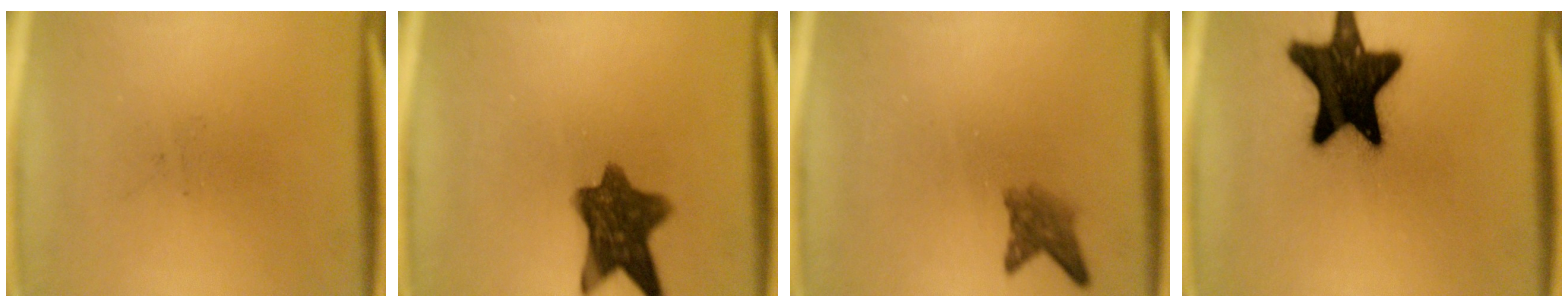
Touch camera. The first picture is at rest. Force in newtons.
{"total": 9.5}
{"total": 2.9}
{"total": 18.9}